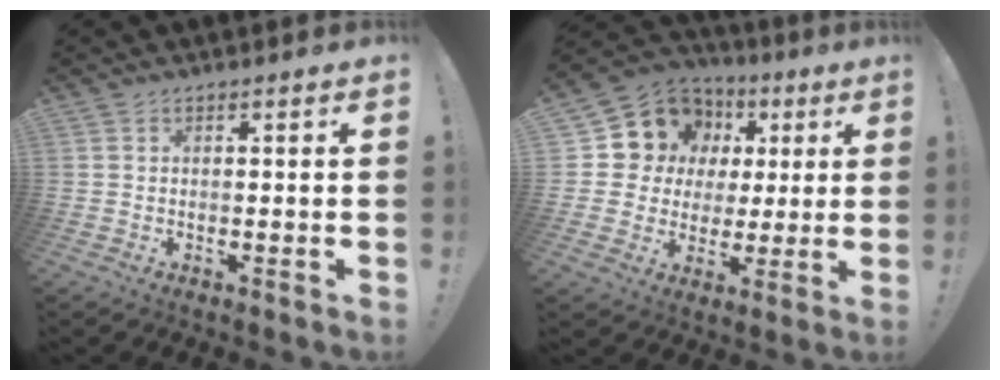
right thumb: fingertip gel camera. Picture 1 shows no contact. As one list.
[{"total": 12.3, "force": [5.2, 10.5, 3.7], "torque": [-0.051, -0.034, 0.113]}]